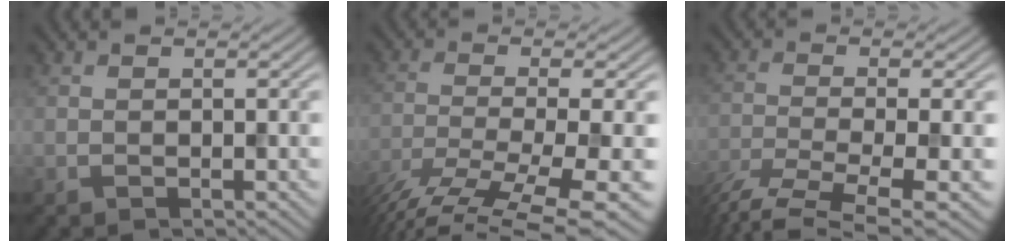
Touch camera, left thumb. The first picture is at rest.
{"total": 11.6, "force": [-7.9, 2.4, 8.1], "torque": [-0.162, -0.018, -0.120]}
{"total": 8.1, "force": [-5.4, 1.6, 5.8], "torque": [-0.115, -0.018, -0.095]}